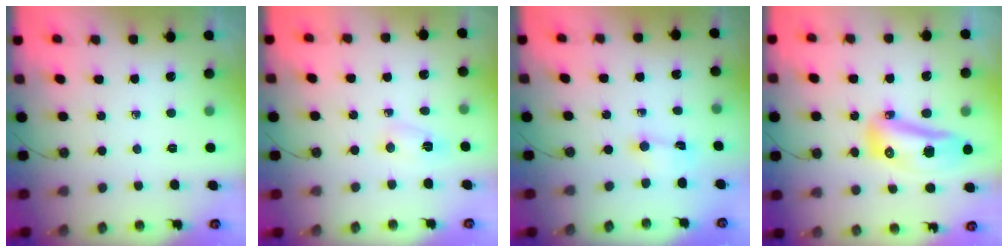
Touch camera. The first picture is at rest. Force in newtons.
{"total": 2.2, "press": 2.1, "slide": 0.6}
{"total": 1.0, "press": 0.9, "slide": 0.5}
{"total": 18.8, "press": 15.6, "slide": 10.4}